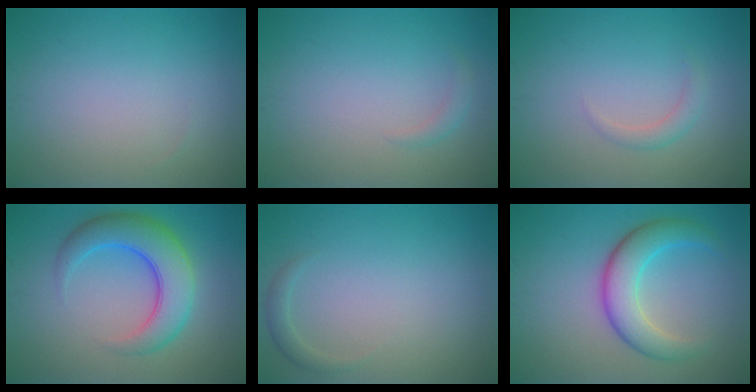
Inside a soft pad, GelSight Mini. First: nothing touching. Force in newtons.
{"total": 0.9, "press": 0.9, "slide": 0.1}
{"total": 1.2, "press": 1.2, "slide": 0.1}
{"total": 6.6, "press": 6.6, "slide": 0.2}
{"total": 1.1, "press": 1.1, "slide": 0.2}
{"total": 5.1, "press": 5.1, "slide": 0.1}